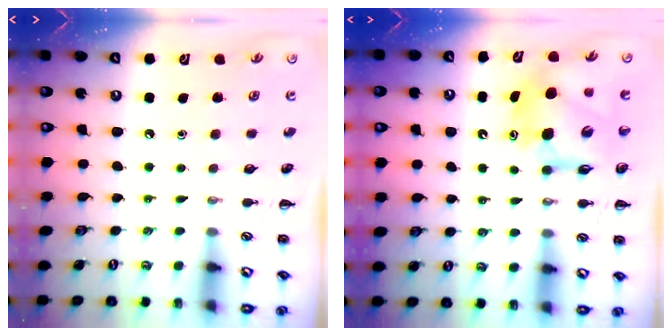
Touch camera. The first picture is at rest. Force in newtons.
{"total": 10.2, "press": 9.8, "slide": 2.9}